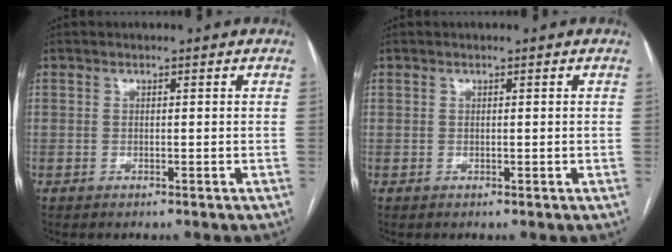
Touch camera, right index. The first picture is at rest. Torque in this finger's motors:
{"motor_torque": [0.00, 0.00, 0.00, 0.00]}